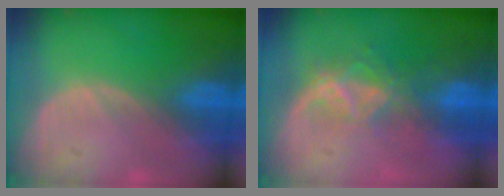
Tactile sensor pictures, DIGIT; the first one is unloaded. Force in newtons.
{"total": 6.6, "press": 5.7, "slide": 3.4}